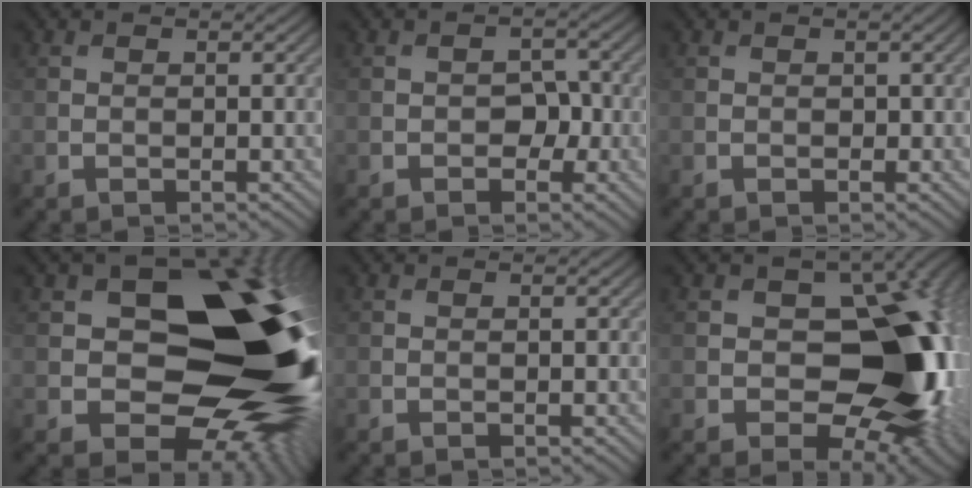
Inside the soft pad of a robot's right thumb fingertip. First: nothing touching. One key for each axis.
{"total": 2.2, "fx": -0.8, "fy": 1.6, "fz": 1.2, "tx": -0.006, "ty": 0.002, "tz": -0.013}
{"total": 0.0}
{"total": 21.3, "fx": 0.8, "fy": 13.9, "fz": 16.0, "tx": -0.184, "ty": -0.009, "tz": 0.012}
{"total": 0.0}
{"total": 15.0, "fx": -0.6, "fy": 10.2, "fz": 11.0, "tx": -0.126, "ty": -0.011, "tz": 0.000}